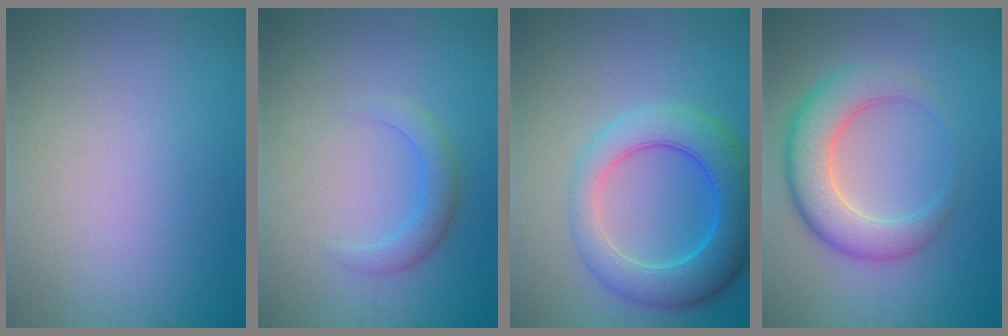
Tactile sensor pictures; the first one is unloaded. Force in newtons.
{"total": 2.3, "press": 2.3, "slide": 0.1}
{"total": 7.4, "press": 7.4, "slide": 0.3}
{"total": 6.3, "press": 6.2, "slide": 0.3}